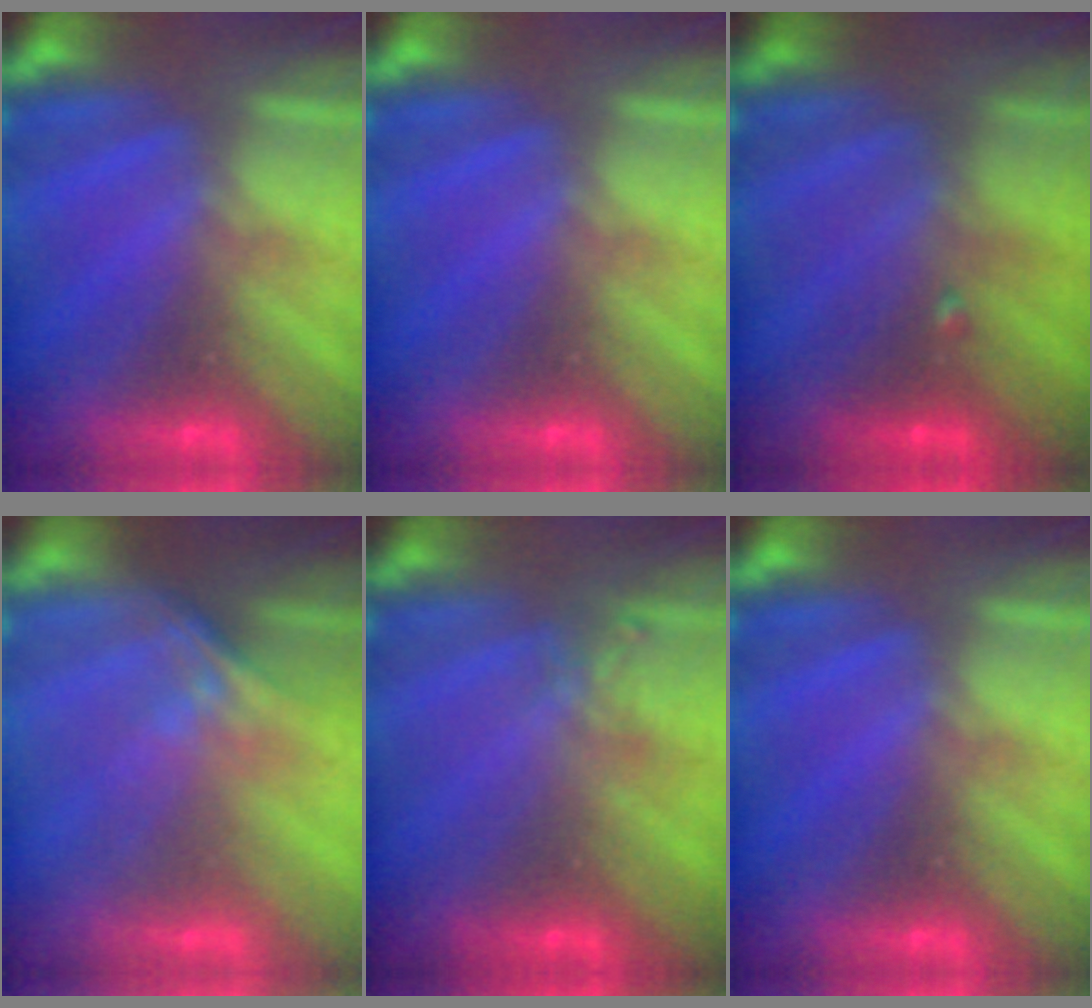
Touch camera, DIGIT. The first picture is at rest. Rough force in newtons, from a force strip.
{"total": 0.0}
{"total": 1.9}
{"total": 1.6}
{"total": 2.3}
{"total": 0.0}